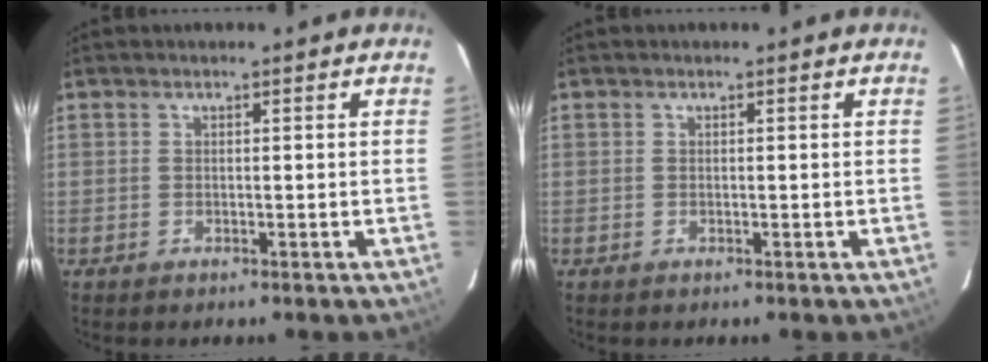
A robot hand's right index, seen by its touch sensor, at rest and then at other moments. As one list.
[{"total": 0.0}]